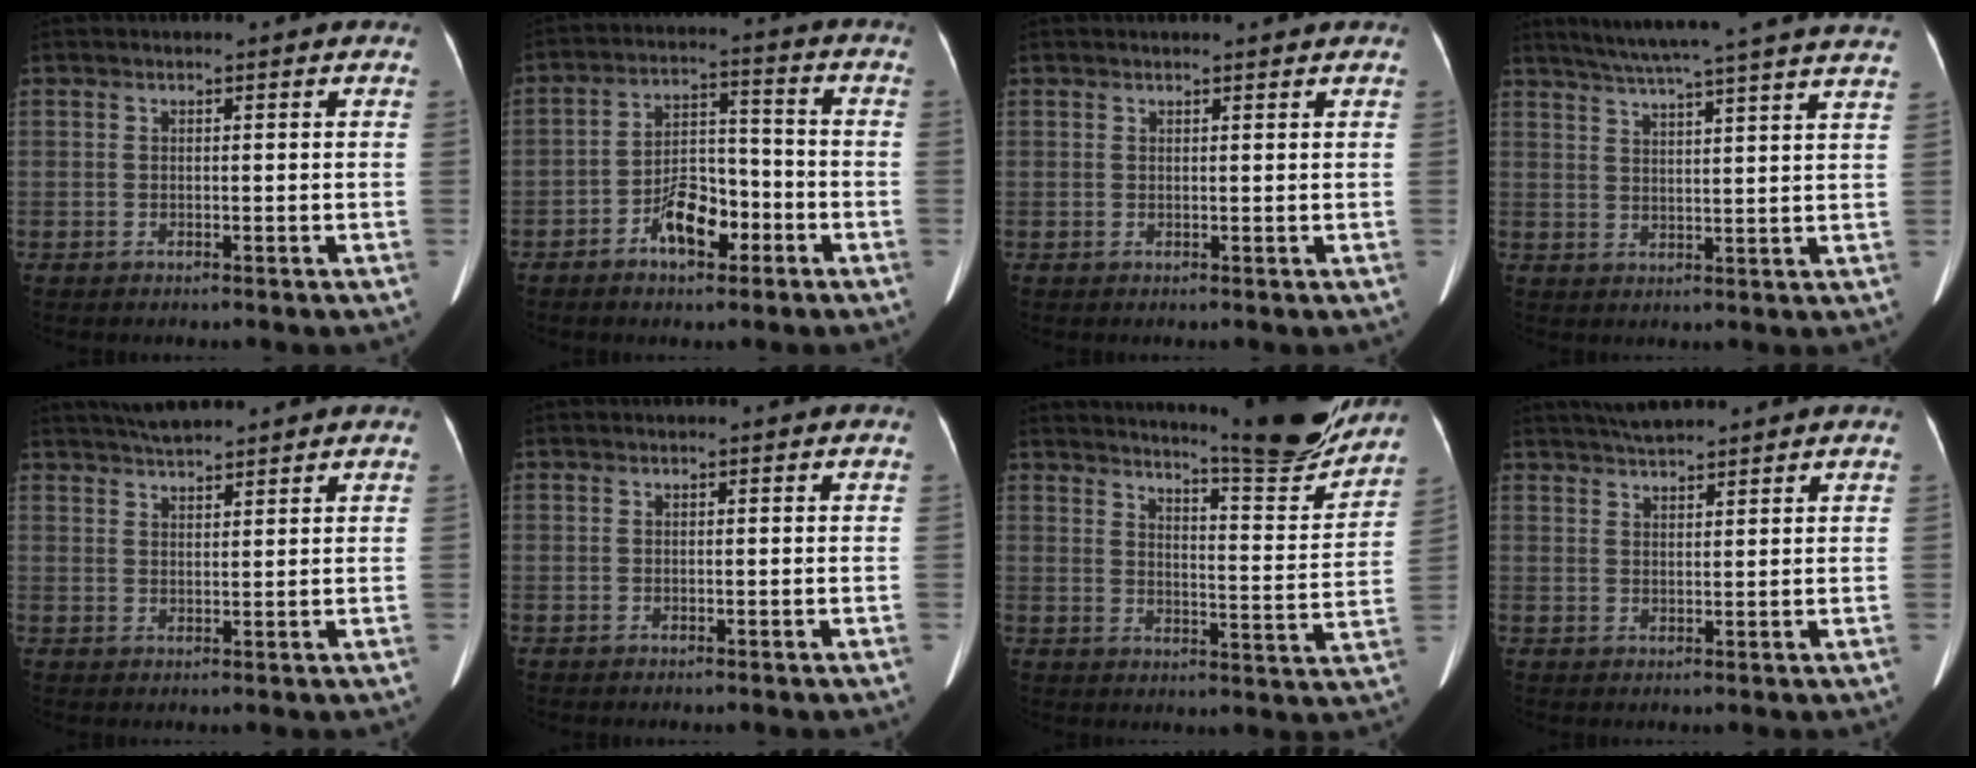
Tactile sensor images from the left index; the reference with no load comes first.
{"total": 7.8, "force": [-4.2, 3.6, 5.5], "torque": [-0.105, 0.014, -0.072]}
{"total": 1.8, "force": [1.8, 0.2, 0.5], "torque": [-0.010, 0.005, 0.020]}
{"total": 22.7, "force": [20.2, -0.7, 10.4], "torque": [-0.169, -0.010, 0.258]}
{"total": 5.5, "force": [4.9, 0.8, 2.3], "torque": [-0.042, 0.019, 0.083]}
{"total": 0.0}
{"total": 14.8, "force": [14.0, -0.3, 5.0], "torque": [-0.075, -0.061, 0.176]}
{"total": 5.0, "force": [4.4, 0.7, 2.1], "torque": [-0.038, 0.020, 0.076]}